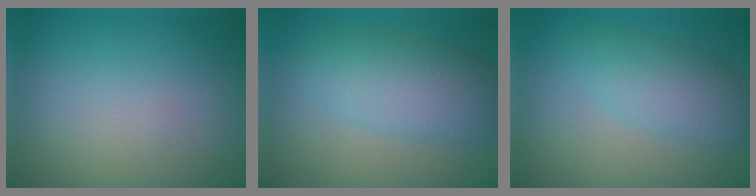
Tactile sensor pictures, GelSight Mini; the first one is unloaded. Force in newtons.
{"total": 5.9, "press": 5.9, "slide": 0.1}
{"total": 3.8, "press": 3.8, "slide": 0.1}